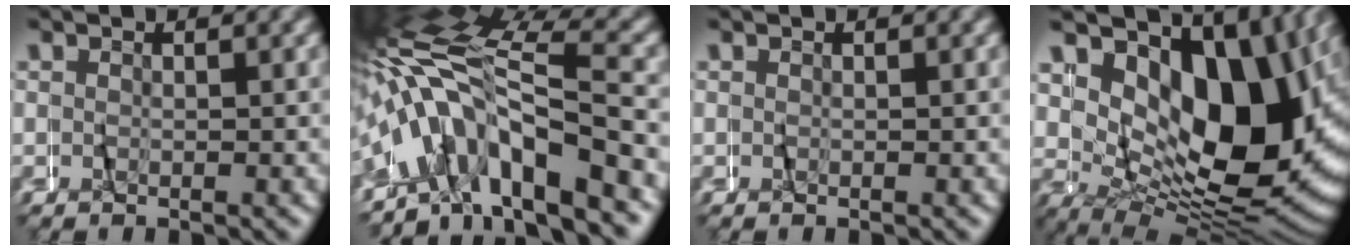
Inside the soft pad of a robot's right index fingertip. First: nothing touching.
{"total": 9.0, "force": [-1.1, 5.5, 7.1], "torque": [-0.140, 0.012, -0.035]}
{"total": 0.0}
{"total": 18.4, "force": [3.3, 11.5, 14.0], "torque": [-0.215, 0.004, 0.046]}